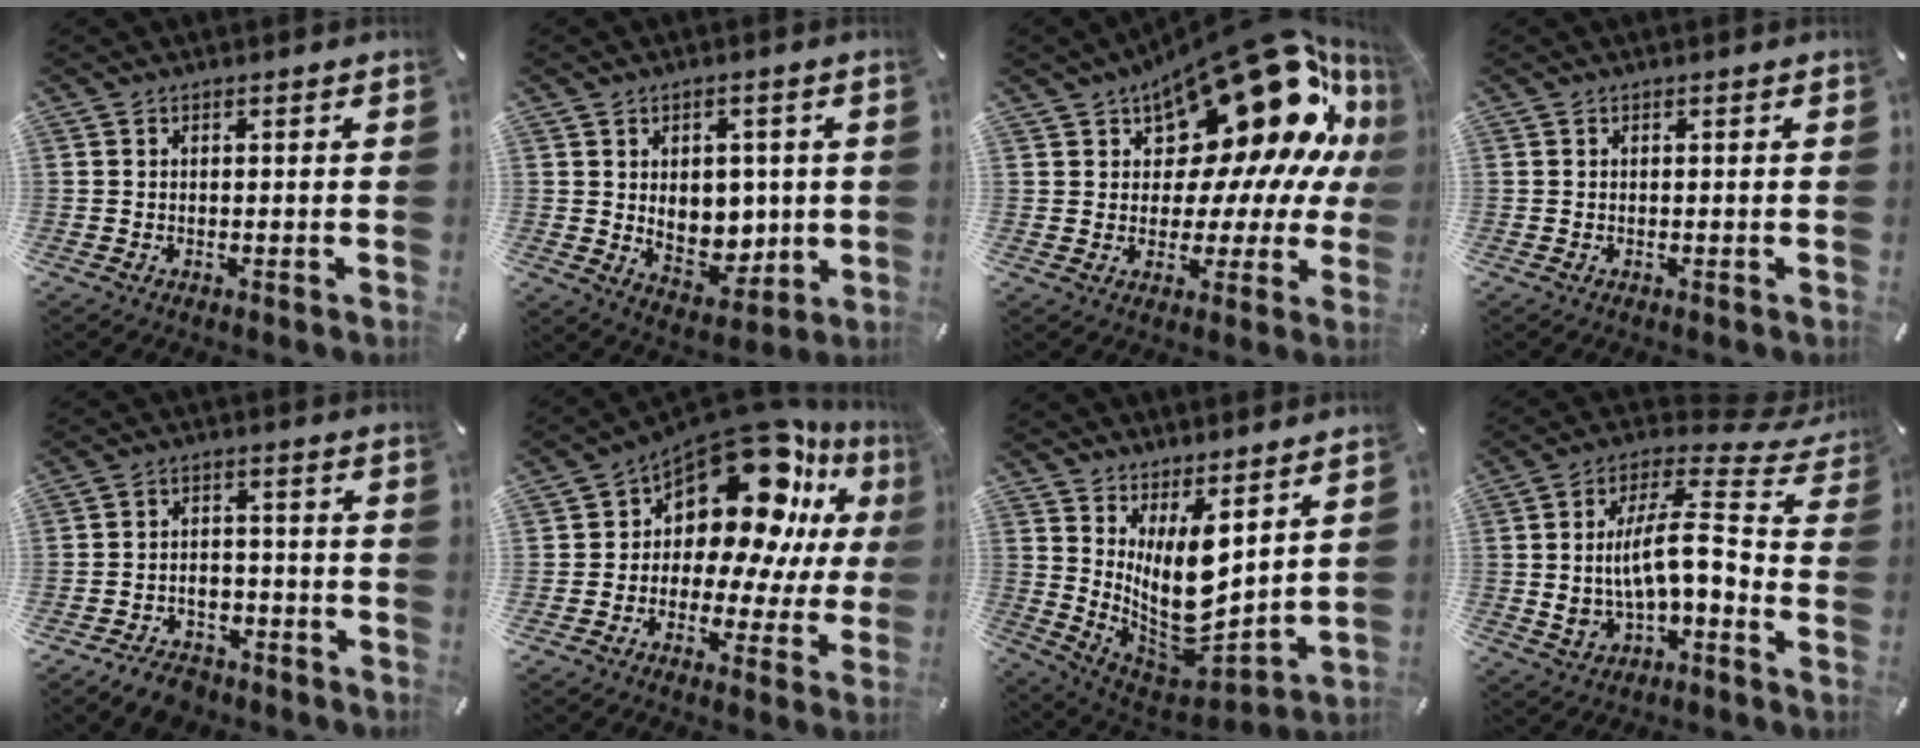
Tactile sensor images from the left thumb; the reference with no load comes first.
{"total": 9.0, "force": [0.7, 7.1, 5.5], "torque": [-0.054, -0.009, 0.017]}
{"total": 22.5, "force": [13.0, 11.4, 14.4], "torque": [-0.179, -0.116, 0.214]}
{"total": 0.0}
{"total": 6.1, "force": [-4.9, 3.3, 1.7], "torque": [-0.015, 0.035, -0.088]}
{"total": 18.3, "force": [10.0, 9.8, 11.7], "torque": [-0.196, -0.090, 0.169]}
{"total": 12.0, "force": [4.9, 5.6, 9.4], "torque": [-0.177, -0.071, 0.097]}
{"total": 13.1, "force": [0.3, 6.8, 11.2], "torque": [-0.201, -0.012, 0.004]}